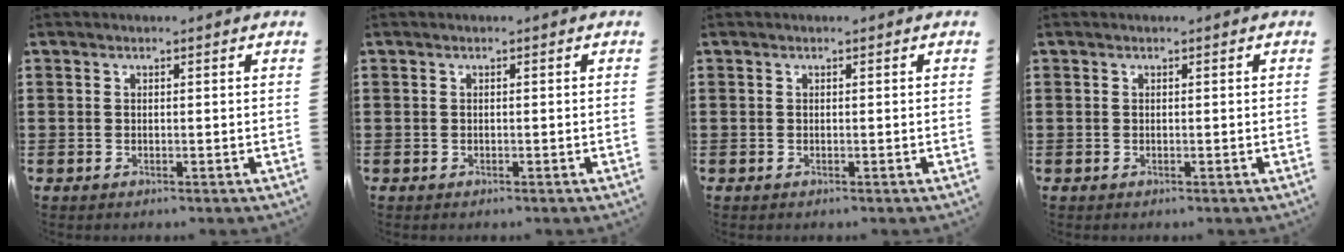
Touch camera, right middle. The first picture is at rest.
{"total": 0.0}
{"total": 0.0}
{"total": 0.0}